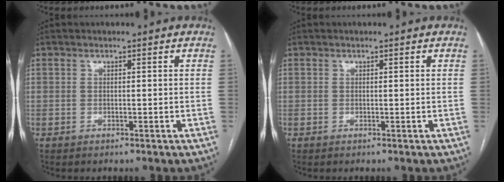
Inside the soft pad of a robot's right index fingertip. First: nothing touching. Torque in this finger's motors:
{"motor_torque": [0.01, 0.18, -0.01, 0.01]}